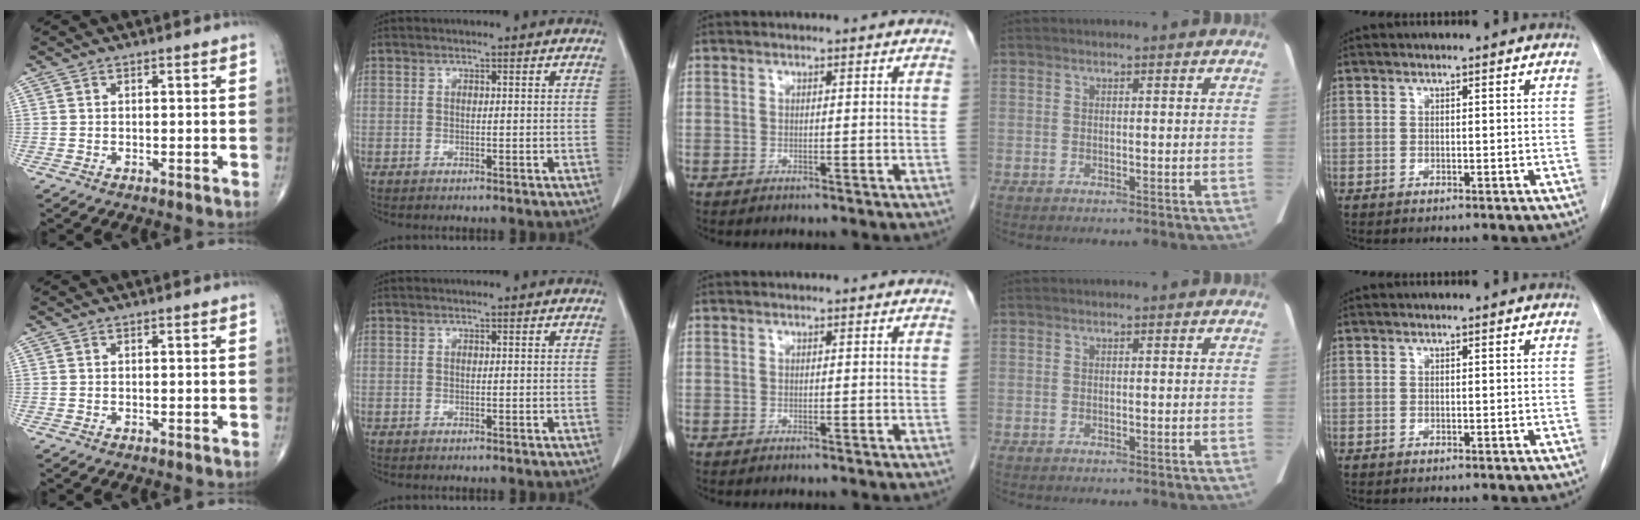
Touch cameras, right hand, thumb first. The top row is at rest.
{}